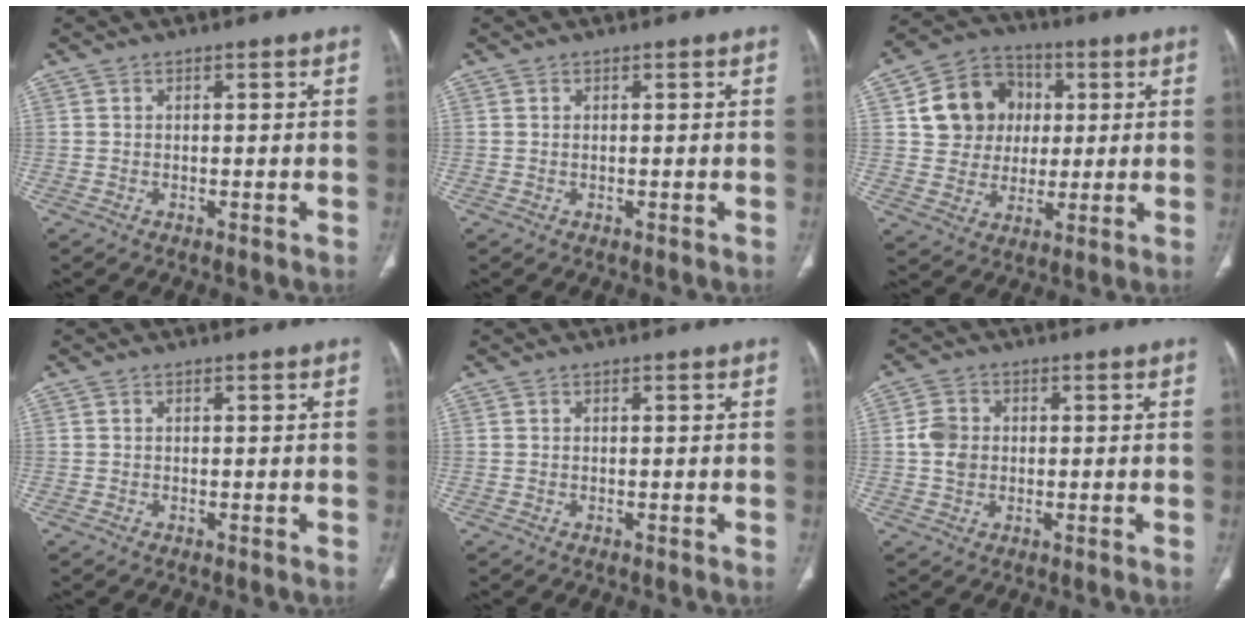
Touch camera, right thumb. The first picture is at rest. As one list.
[{"total": 0.0}, {"total": 13.2, "force": [2.8, 11.7, 5.4], "torque": [-0.061, 0.009, 0.050]}, {"total": 0.0}, {"total": 0.0}, {"total": 4.7, "force": [0.1, 3.9, 2.7], "torque": [-0.046, 0.004, -0.001]}]